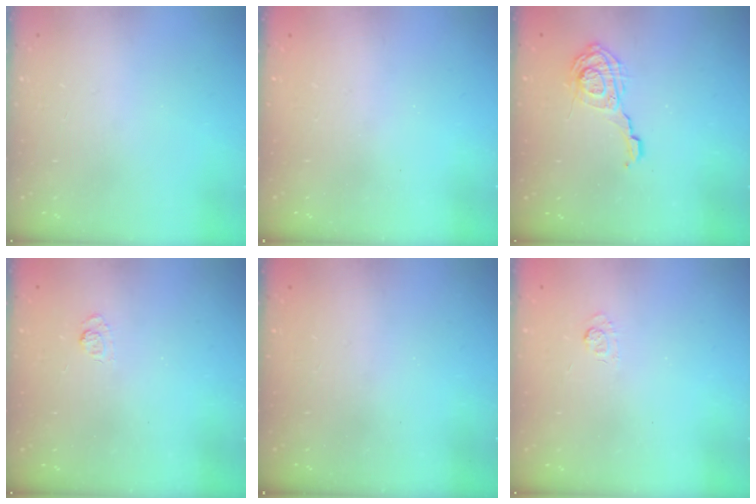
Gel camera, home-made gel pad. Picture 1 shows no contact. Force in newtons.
{"total": 2.4, "press": 2.3, "slide": 0.8}
{"total": 9.2, "press": 9.2, "slide": 0.2}
{"total": 2.9, "press": 2.5, "slide": 1.5}
{"total": 2.4, "press": 2.3, "slide": 0.8}
{"total": 2.2, "press": 1.6, "slide": 1.4}